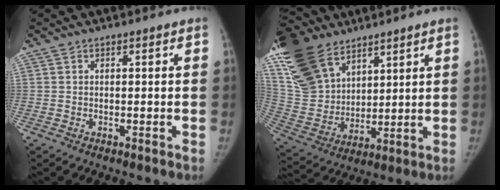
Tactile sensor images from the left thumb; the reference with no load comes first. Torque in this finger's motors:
{"motor_torque": [0.52, 0.04, 1.49, -1.28, 0.30]}